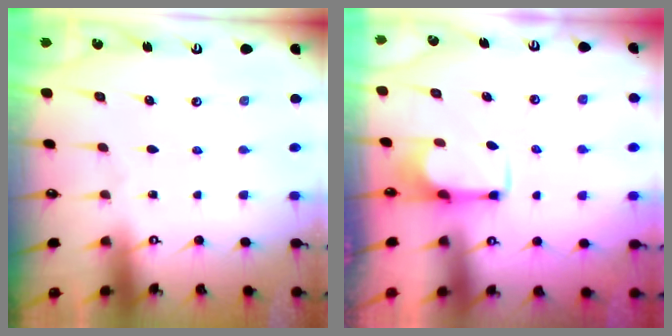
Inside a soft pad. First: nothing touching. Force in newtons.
{"total": 2.7, "press": 2.5, "slide": 0.9}